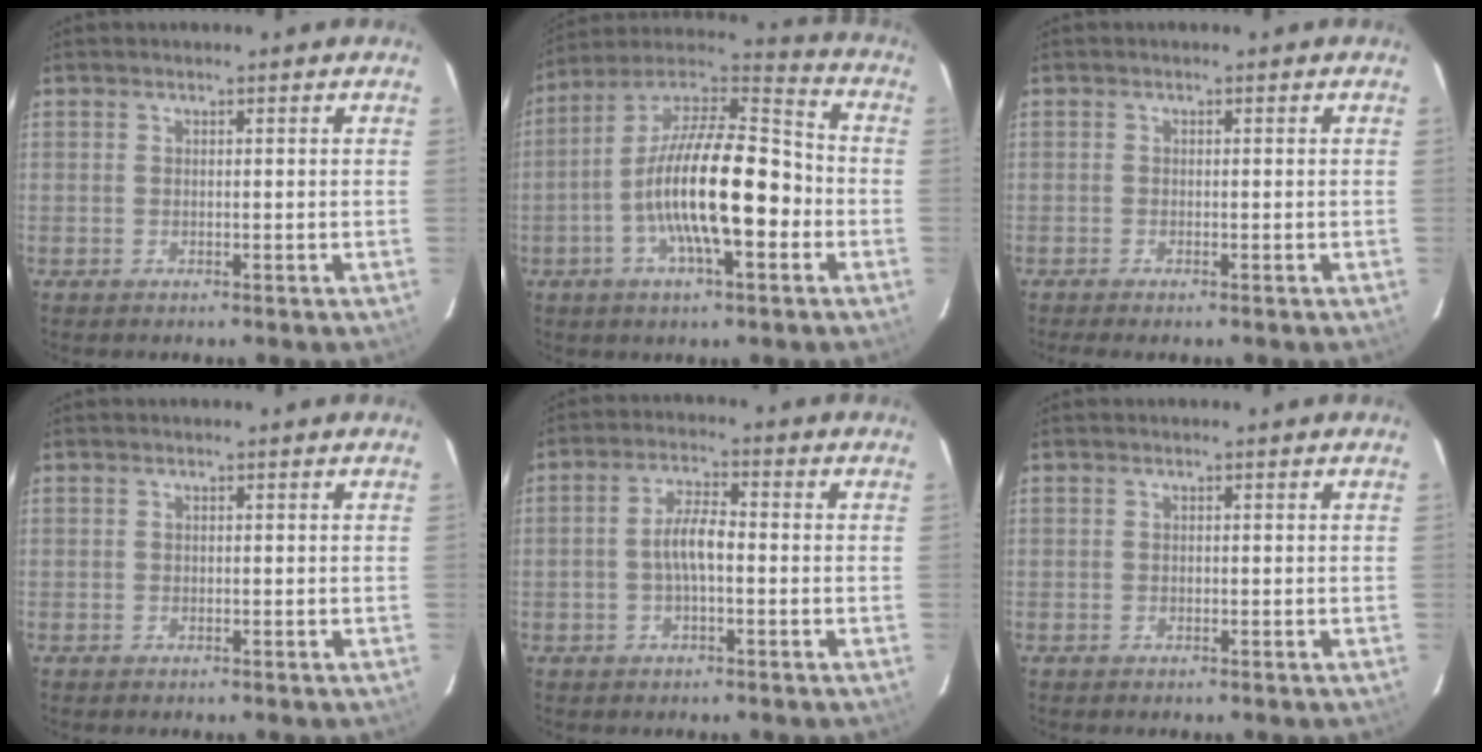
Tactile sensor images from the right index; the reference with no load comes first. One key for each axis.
{"total": 18.8, "fx": -4.5, "fy": 6.0, "fz": 17.2, "tx": -0.309, "ty": 0.005, "tz": -0.091}
{"total": 1.4, "fx": -1.2, "fy": 0.1, "fz": 0.8, "tx": -0.020, "ty": -0.003, "tz": -0.021}
{"total": 0.0}
{"total": 5.3, "fx": -0.9, "fy": 1.9, "fz": 4.8, "tx": -0.096, "ty": 0.012, "tz": -0.016}
{"total": 0.0}